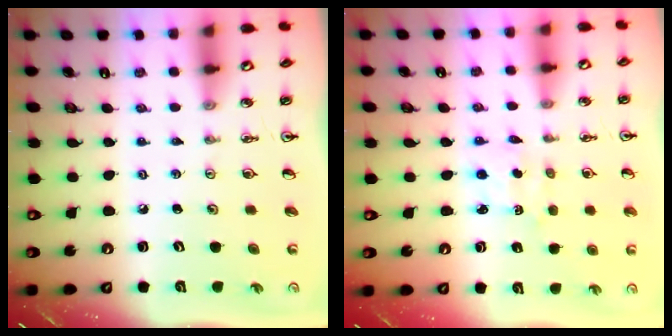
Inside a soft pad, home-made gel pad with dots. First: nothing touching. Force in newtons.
{"total": 1.8, "press": 1.8, "slide": 0.5}